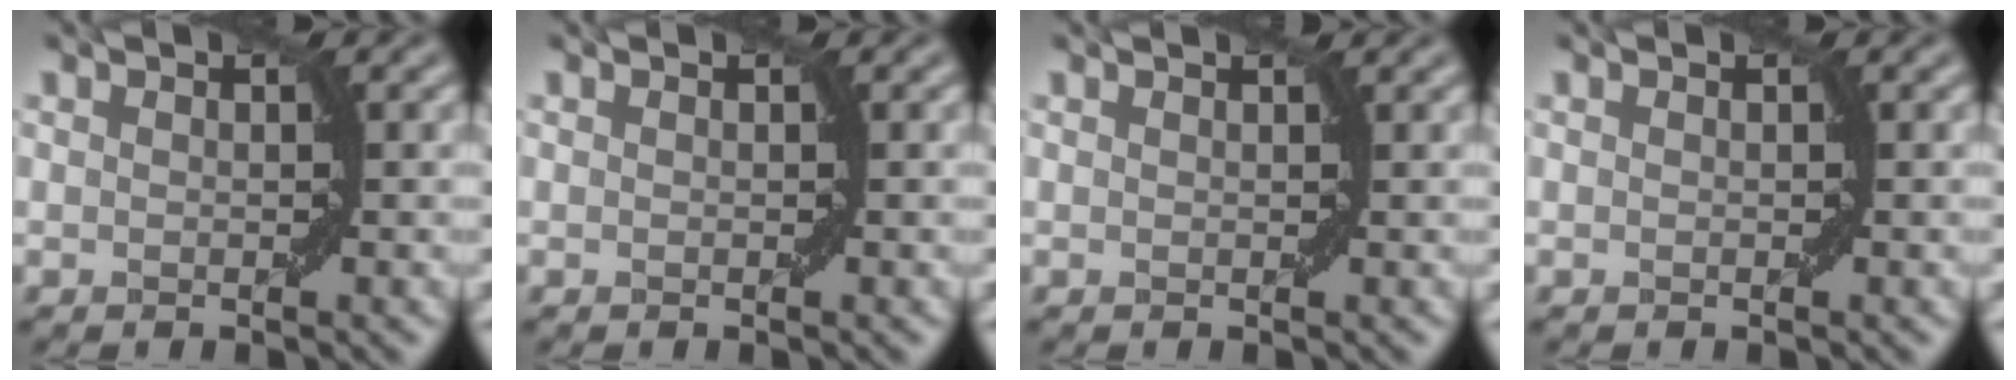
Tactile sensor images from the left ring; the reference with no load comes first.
{"total": 0.0}
{"total": 0.6, "force": [0.6, -0.1, 0.2], "torque": [-0.003, -0.001, 0.009]}
{"total": 0.0}